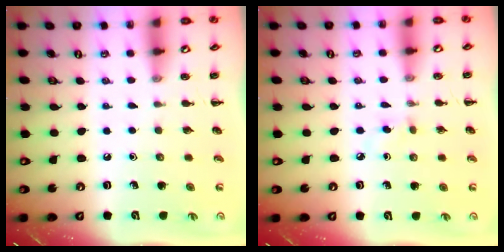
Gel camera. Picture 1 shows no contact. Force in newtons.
{"total": 3.2, "press": 2.9, "slide": 1.3}